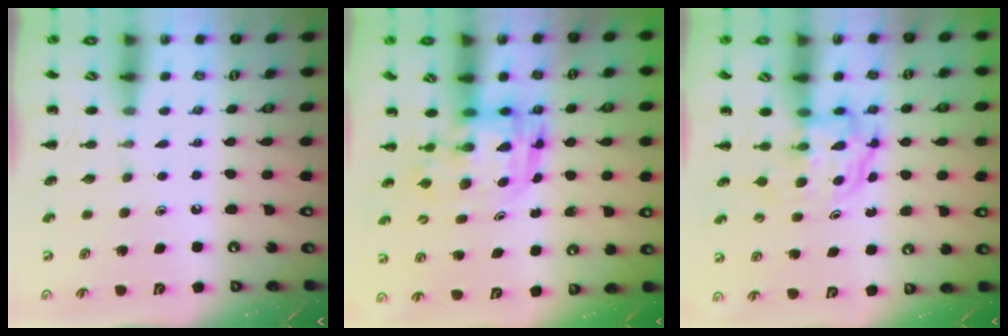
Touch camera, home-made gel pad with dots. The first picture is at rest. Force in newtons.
{"total": 3.7, "press": 3.6, "slide": 0.7}
{"total": 3.7, "press": 3.7, "slide": 0.2}